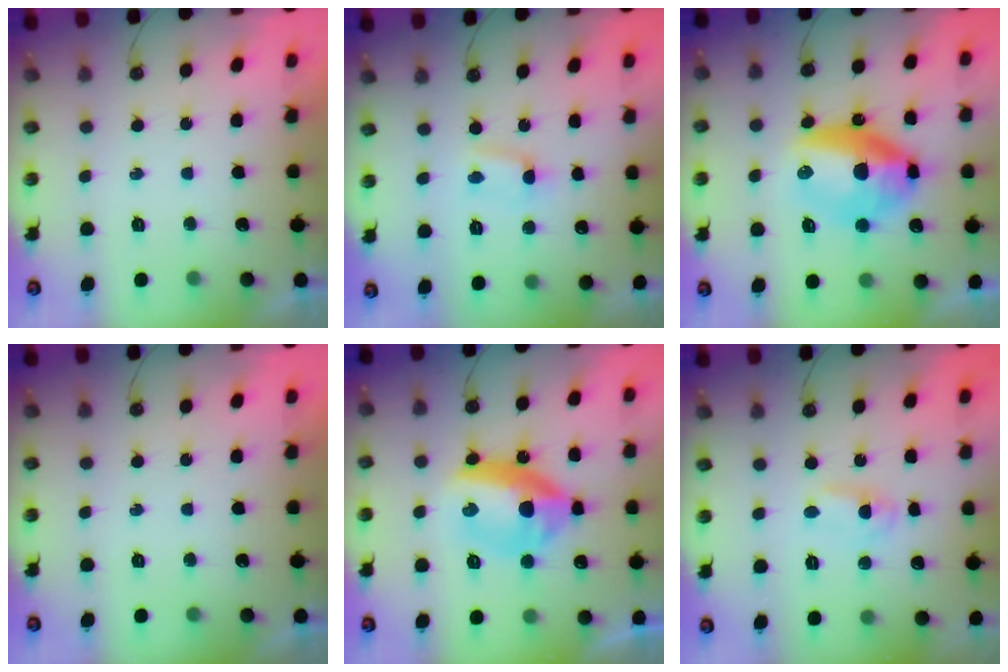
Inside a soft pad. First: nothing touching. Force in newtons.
{"total": 1.6, "press": 1.5, "slide": 0.3}
{"total": 14.6, "press": 14.4, "slide": 1.9}
{"total": 0.0}
{"total": 15.3, "press": 15.2, "slide": 0.5}
{"total": 1.7, "press": 1.7, "slide": 0.2}